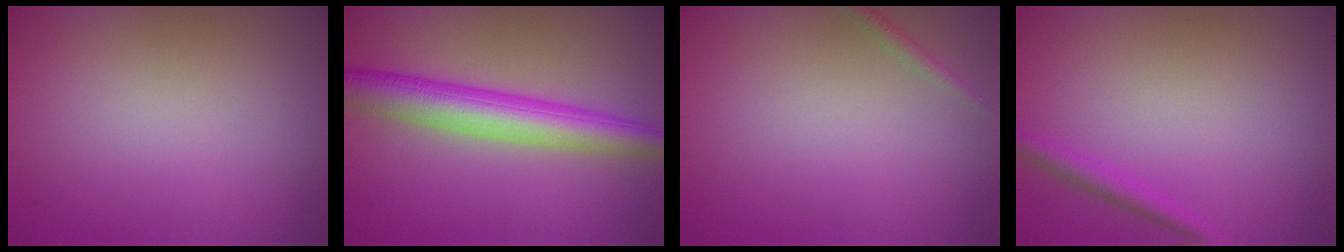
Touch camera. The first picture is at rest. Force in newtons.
{"total": 6.3, "press": 6.3, "slide": 0.0}
{"total": 0.9, "press": 0.9, "slide": 0.0}
{"total": 1.6, "press": 1.6, "slide": 0.1}